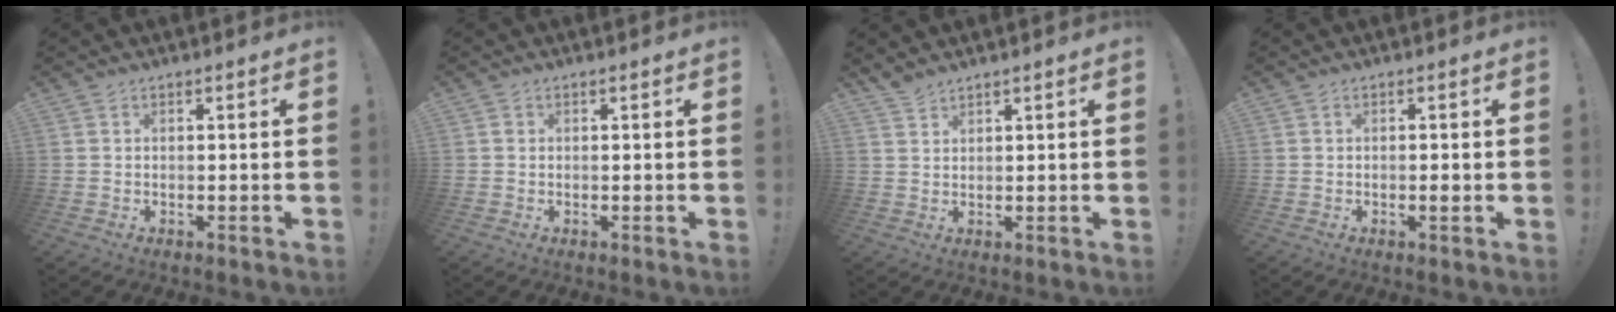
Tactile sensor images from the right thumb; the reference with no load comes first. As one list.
[{"total": 0.6, "force": [0.1, 0.6, 0.0], "torque": [0.008, -0.001, -0.001]}, {"total": 2.7, "force": [2.5, 0.6, 0.9], "torque": [-0.016, -0.015, 0.046]}, {"total": 1.4, "force": [-0.5, 0.0, 1.3], "torque": [-0.017, -0.002, -0.010]}]